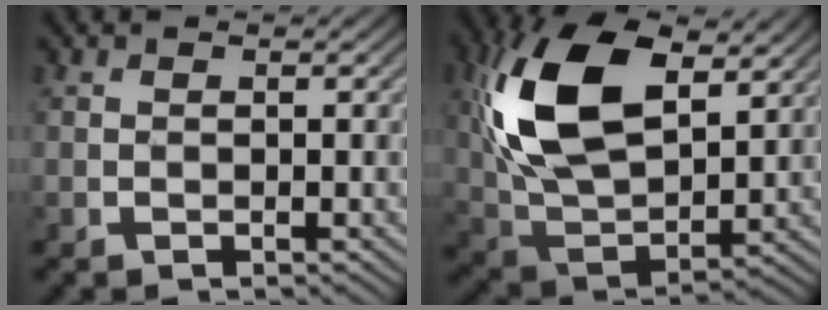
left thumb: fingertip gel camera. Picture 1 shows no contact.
{"total": 16.0, "force": [5.6, 9.3, 11.8], "torque": [-0.275, 0.022, 0.098]}